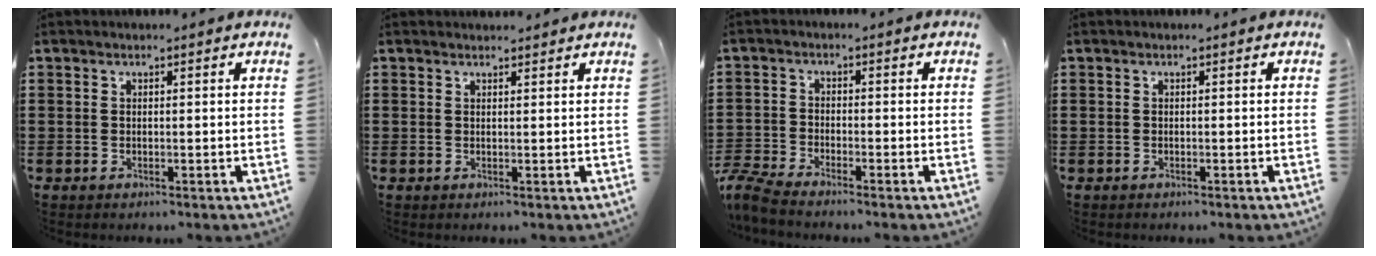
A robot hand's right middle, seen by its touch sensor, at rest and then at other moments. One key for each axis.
{"total": 0.9, "fx": 0.9, "fy": 0.1, "fz": 0.0, "tx": 0.006, "ty": -0.003, "tz": 0.015}
{"total": 3.8, "fx": -3.5, "fy": 0.2, "fz": 1.4, "tx": -0.060, "ty": -0.015, "tz": -0.080}
{"total": 0.0}